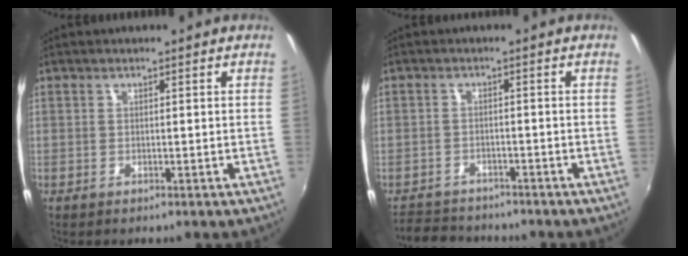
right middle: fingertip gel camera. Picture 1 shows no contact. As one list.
[{"total": 5.2, "force": [-4.5, 2.6, 0.3], "torque": [-0.023, 0.017, -0.079]}]